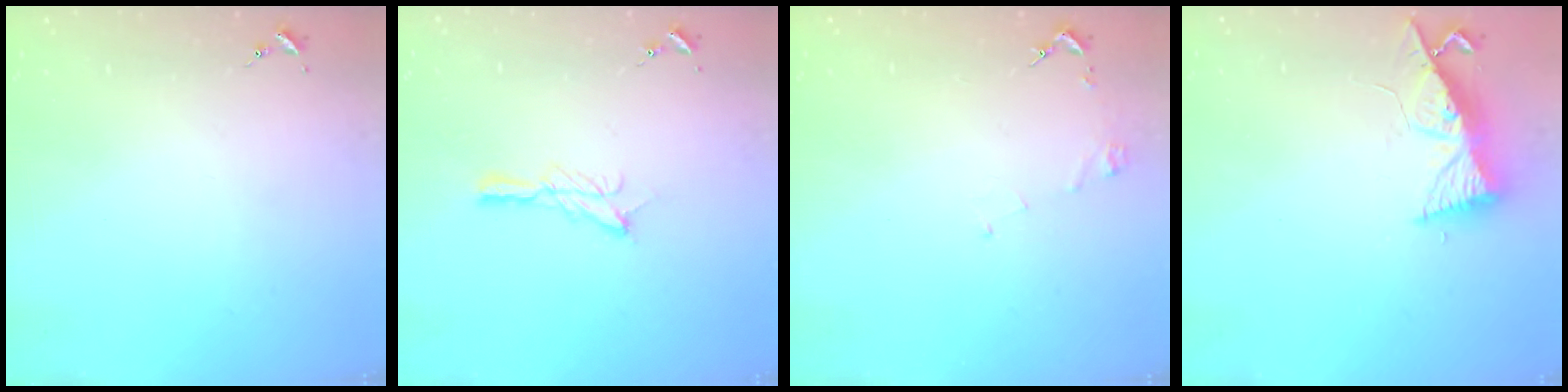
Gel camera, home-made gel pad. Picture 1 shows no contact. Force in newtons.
{"total": 7.6, "press": 7.6, "slide": 0.1}
{"total": 3.7, "press": 3.7, "slide": 0.5}
{"total": 8.5, "press": 8.5, "slide": 1.0}